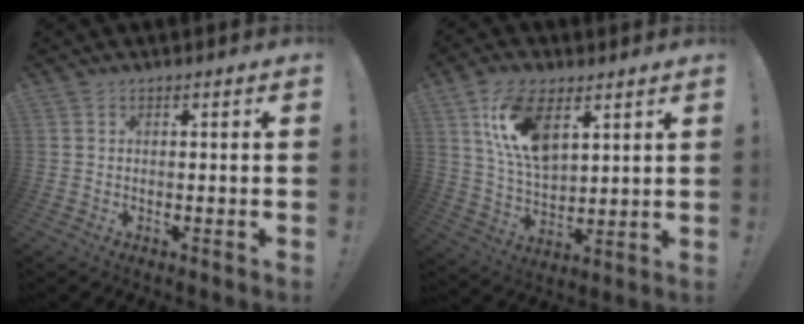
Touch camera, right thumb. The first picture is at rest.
{"total": 14.7, "force": [7.2, 8.1, 10.0], "torque": [-0.201, -0.016, 0.134]}